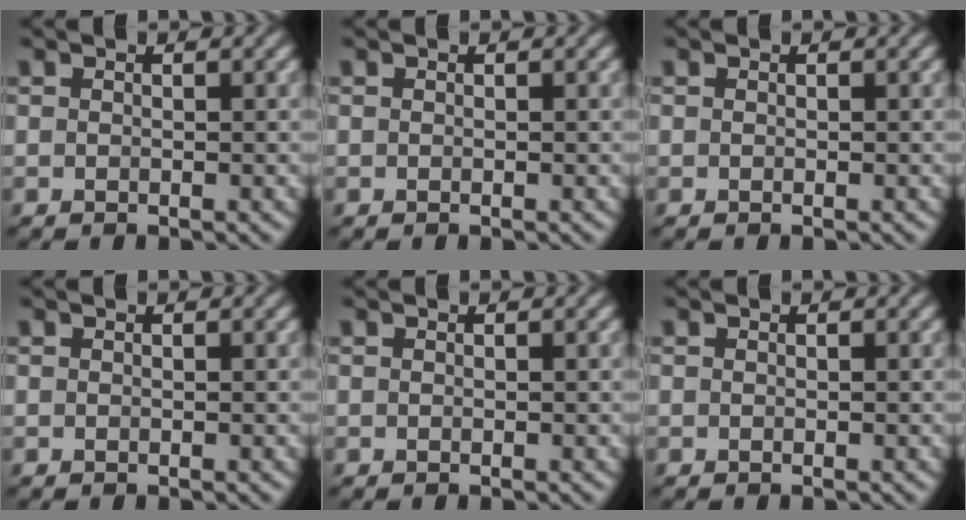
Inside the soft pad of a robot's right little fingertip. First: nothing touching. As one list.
[{"total": 0.0}, {"total": 0.0}, {"total": 0.0}, {"total": 0.0}, {"total": 0.0}]